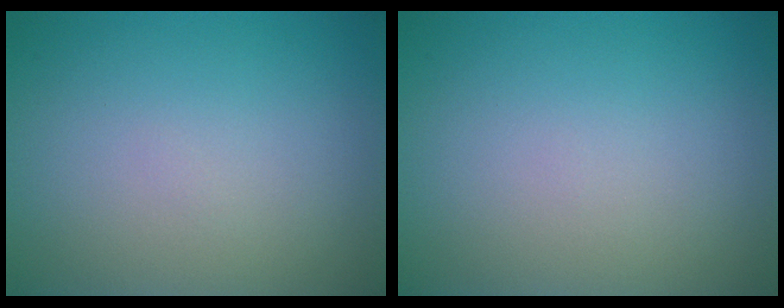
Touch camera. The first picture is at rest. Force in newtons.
{"total": 0.0}